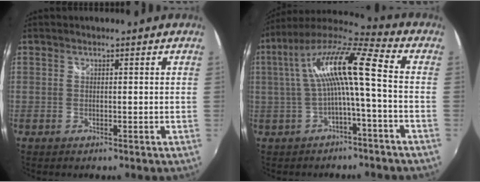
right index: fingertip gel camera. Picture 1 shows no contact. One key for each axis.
{"total": 12.9, "fx": -0.4, "fy": 1.0, "fz": 12.9, "tx": -0.247, "ty": 0.021, "tz": -0.004}